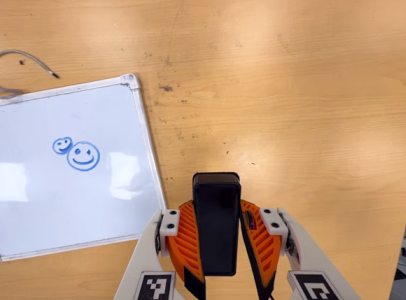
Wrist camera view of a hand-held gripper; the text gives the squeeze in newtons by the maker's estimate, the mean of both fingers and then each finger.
{"total": 9.3, "left": 7.7, "right": 10.8}